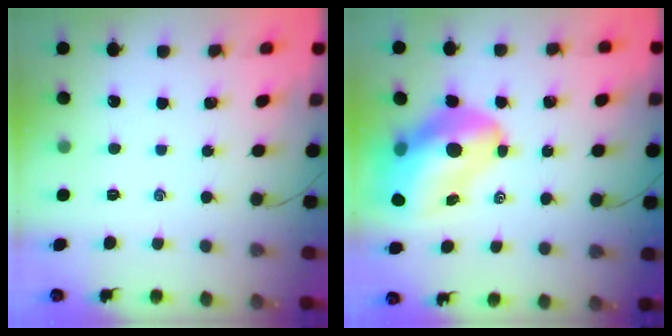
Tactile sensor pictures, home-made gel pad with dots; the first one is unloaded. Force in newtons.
{"total": 16.0, "press": 15.4, "slide": 4.6}